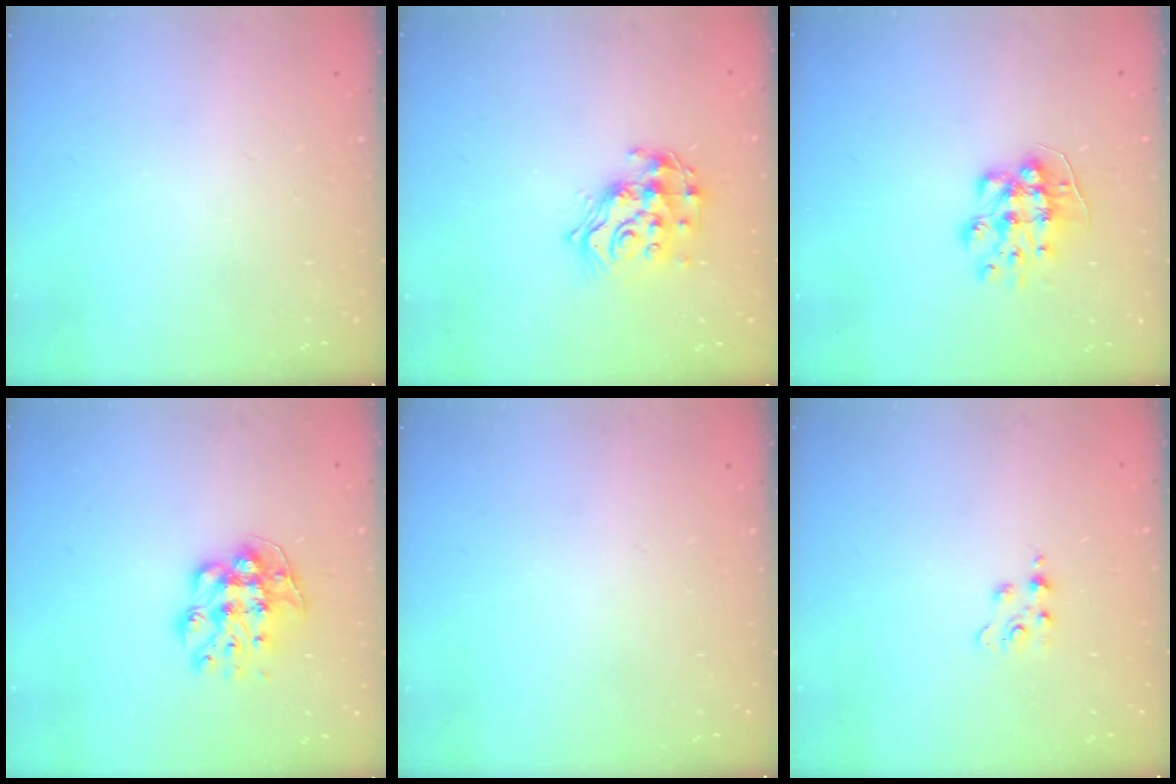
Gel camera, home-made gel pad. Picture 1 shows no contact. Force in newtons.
{"total": 13.9, "press": 13.9, "slide": 1.1}
{"total": 9.1, "press": 9.1, "slide": 0.3}
{"total": 11.0, "press": 10.9, "slide": 0.8}
{"total": 0.0}
{"total": 2.3, "press": 2.3, "slide": 0.5}